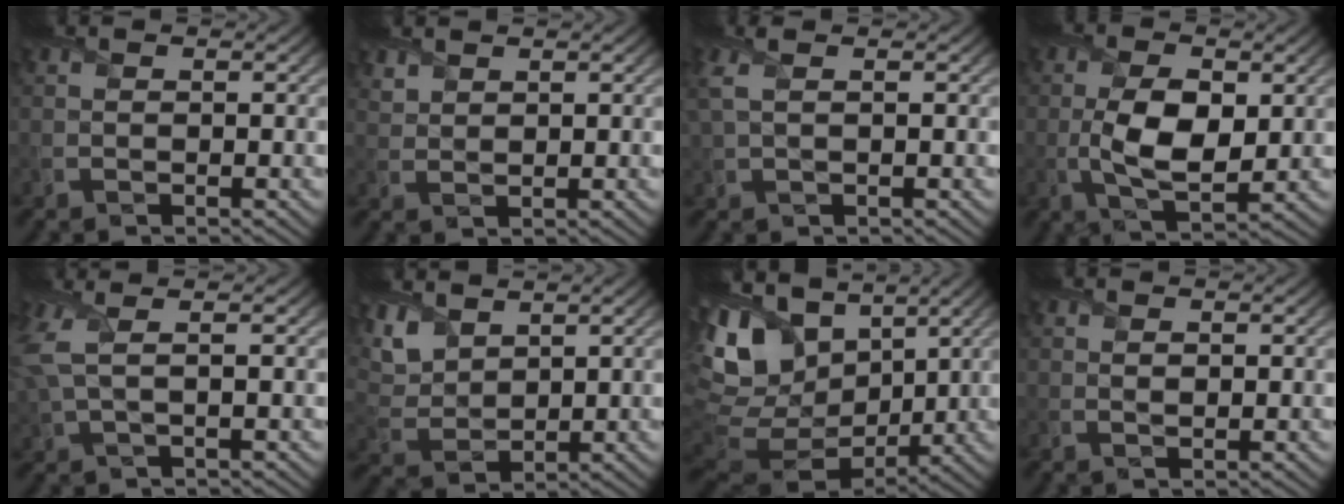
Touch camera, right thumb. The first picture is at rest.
{"total": 1.8, "force": [1.7, 0.6, 0.4], "torque": [-0.015, 0.001, 0.041]}
{"total": 2.7, "force": [1.2, 0.9, 2.3], "torque": [-0.063, 0.009, 0.024]}
{"total": 7.8, "force": [-0.1, 4.0, 6.8], "torque": [-0.142, -0.003, -0.001]}
{"total": 4.7, "force": [1.3, 1.6, 4.2], "torque": [-0.113, 0.010, 0.021]}
{"total": 6.8, "force": [4.4, 3.5, 3.8], "torque": [-0.113, 0.008, 0.091]}
{"total": 16.5, "force": [5.6, 10.9, 11.0], "torque": [-0.267, 0.010, 0.119]}
{"total": 0.9, "force": [0.3, 0.4, 0.7], "torque": [-0.015, -0.002, 0.008]}